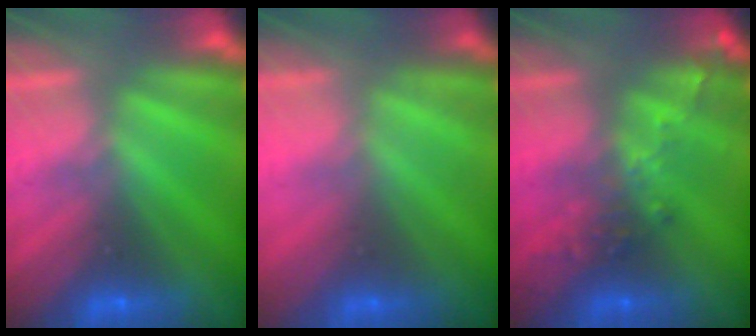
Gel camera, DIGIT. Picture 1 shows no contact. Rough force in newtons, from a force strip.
{"total": 2.3}
{"total": 2.7}